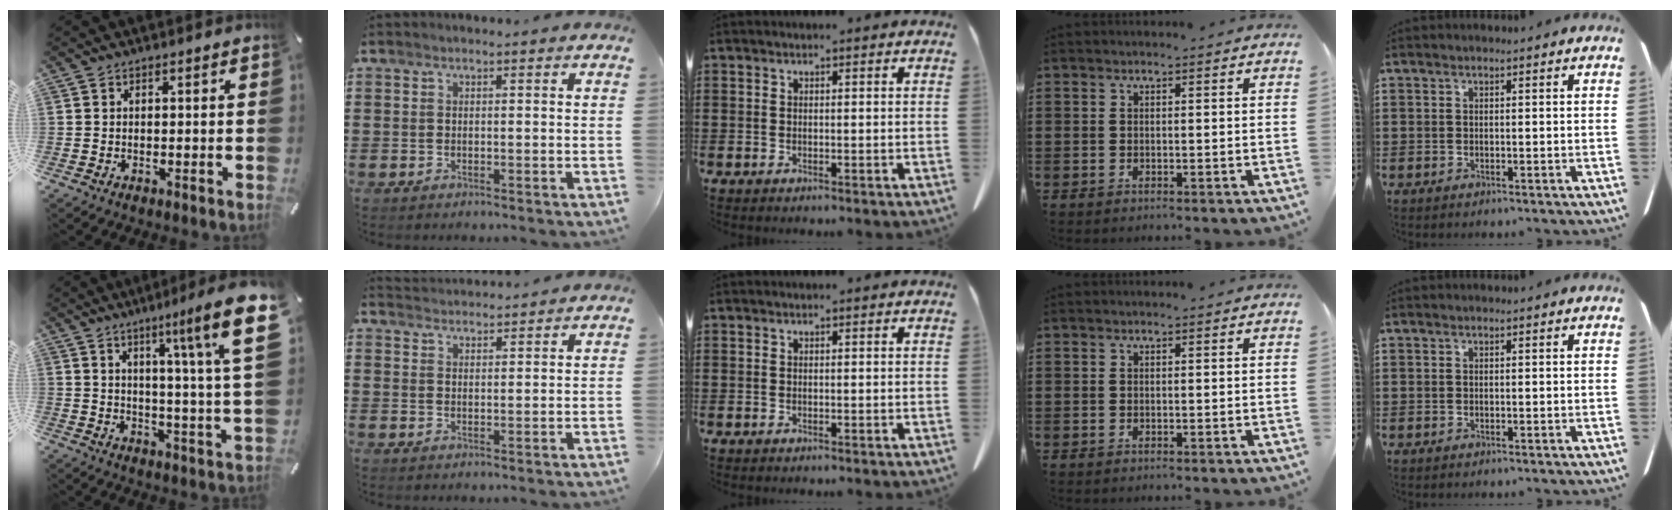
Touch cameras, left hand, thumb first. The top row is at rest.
{"thumb": {"total": 15.9, "force": [8.0, 0.7, 13.7], "torque": [-0.202, -0.058, 0.107]}, "index": {"total": 2.6, "force": [2.5, -0.1, -0.5], "torque": [0.001, -0.007, 0.049]}}